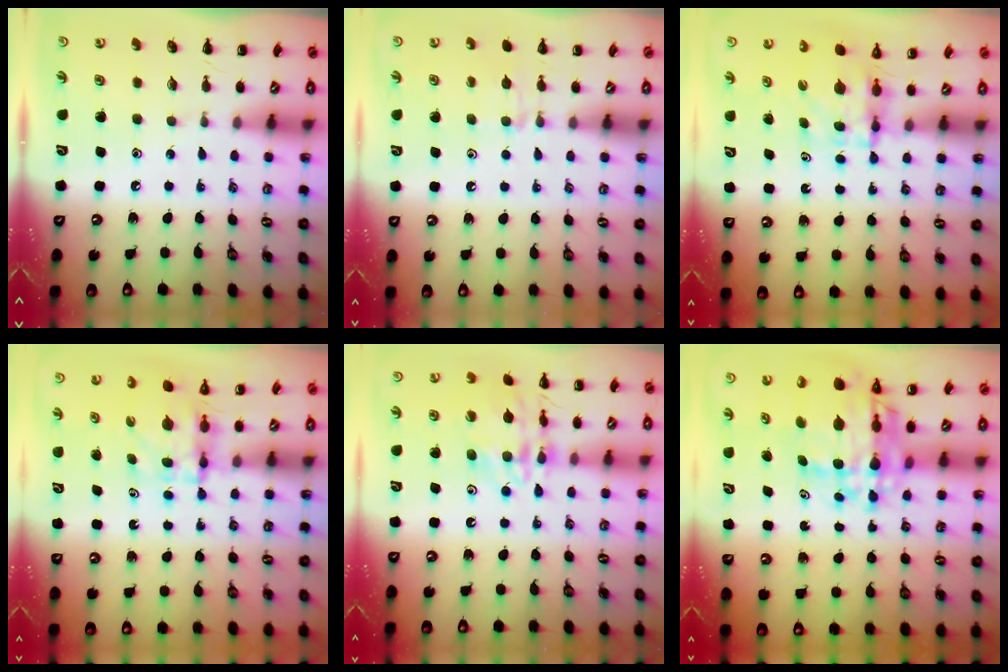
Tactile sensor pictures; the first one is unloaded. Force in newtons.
{"total": 6.6, "press": 6.3, "slide": 1.9}
{"total": 4.0, "press": 3.9, "slide": 0.3}
{"total": 4.0, "press": 3.9, "slide": 0.3}
{"total": 14.5, "press": 14.4, "slide": 1.4}
{"total": 11.0, "press": 10.4, "slide": 3.7}